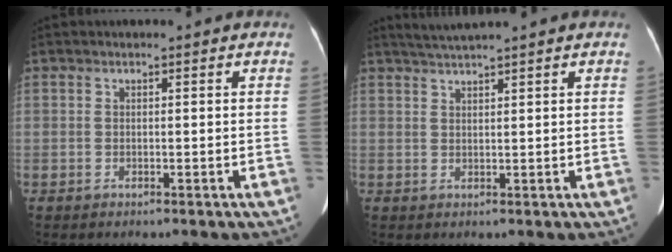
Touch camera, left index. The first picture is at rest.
{"total": 3.2, "force": [2.9, -1.0, 1.1], "torque": [-0.022, 0.013, 0.058]}